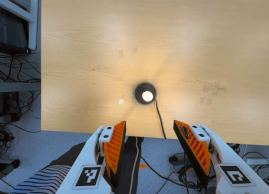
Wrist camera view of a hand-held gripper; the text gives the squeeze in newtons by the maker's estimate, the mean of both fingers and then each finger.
{"total": 0.0}